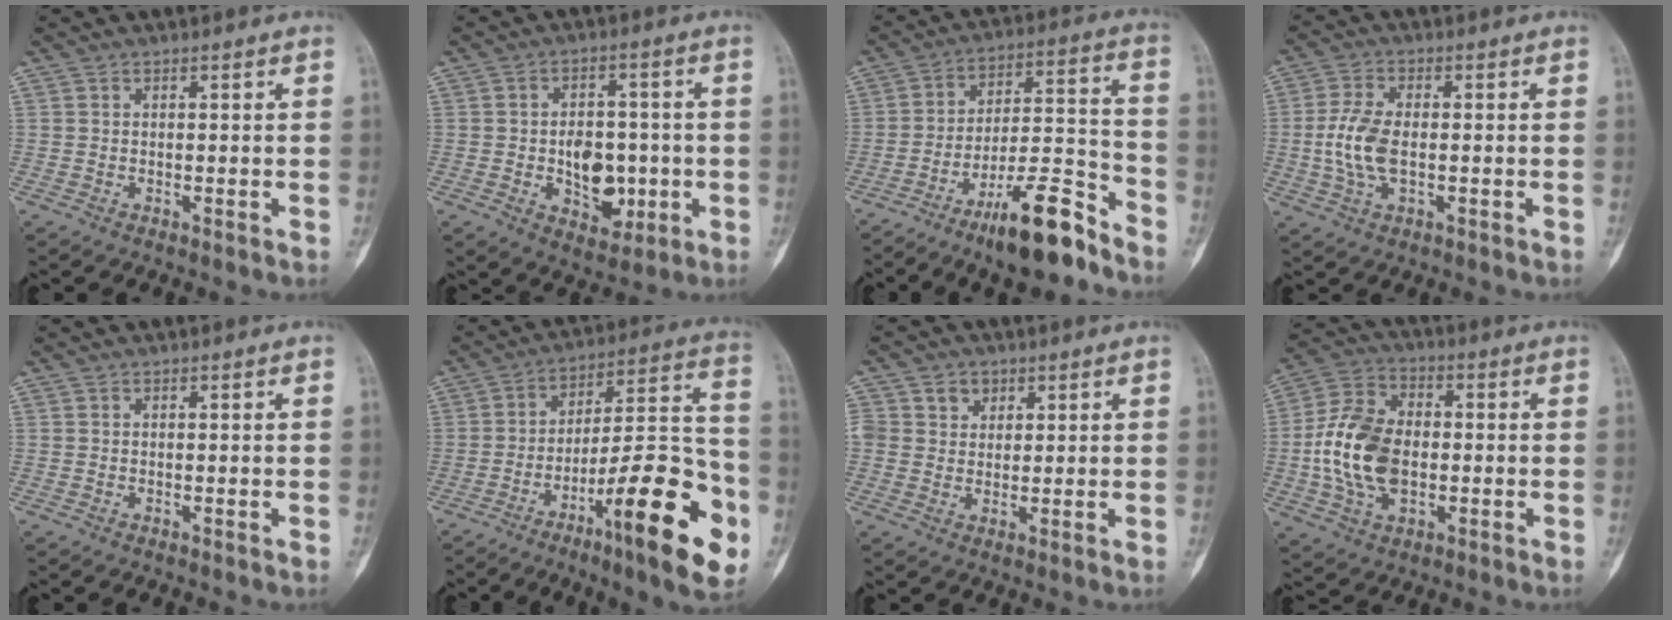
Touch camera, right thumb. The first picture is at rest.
{"total": 10.5, "force": [-1.9, 7.1, 7.5], "torque": [-0.072, 0.011, -0.017]}
{"total": 15.8, "force": [-11.0, 3.9, 10.7], "torque": [-0.162, 0.086, -0.184]}
{"total": 8.0, "force": [-0.9, 4.1, 6.9], "torque": [-0.153, 0.008, -0.018]}
{"total": 0.0}
{"total": 23.8, "force": [-10.2, 5.3, 20.8], "torque": [-0.290, 0.059, -0.153]}
{"total": 5.3, "force": [2.0, 4.7, 1.7], "torque": [-0.003, 0.001, 0.034]}
{"total": 14.9, "force": [-1.6, 9.6, 11.3], "torque": [-0.215, 0.021, -0.030]}